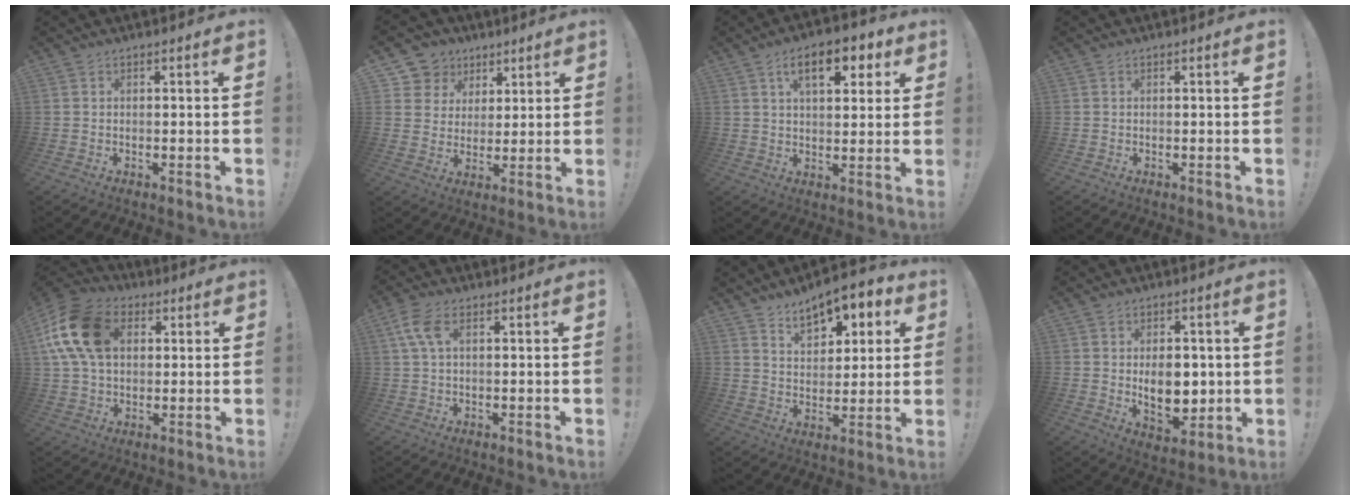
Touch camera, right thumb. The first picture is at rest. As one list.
[{"total": 7.1, "force": [2.6, 6.5, 1.1], "torque": [-0.017, -0.017, 0.055]}, {"total": 11.5, "force": [5.0, 5.5, 8.8], "torque": [-0.115, -0.009, 0.081]}, {"total": 0.0}, {"total": 17.9, "force": [5.0, 12.7, 11.6], "torque": [-0.208, -0.002, 0.099]}, {"total": 6.2, "force": [1.9, 3.1, 5.0], "torque": [-0.109, 0.008, 0.038]}, {"total": 10.7, "force": [7.1, 5.8, 5.4], "torque": [-0.078, -0.046, 0.130]}, {"total": 10.2, "force": [0.2, 7.1, 7.3], "torque": [-0.094, -0.005, 0.007]}]